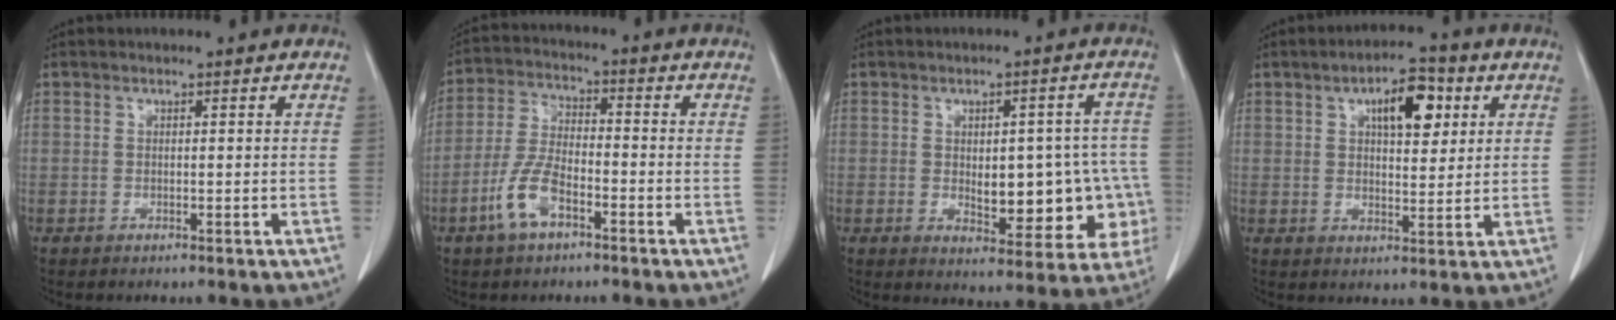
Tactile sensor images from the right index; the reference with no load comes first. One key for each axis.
{"total": 7.7, "fx": -4.0, "fy": 2.9, "fz": 5.9, "tx": -0.135, "ty": 0.004, "tz": -0.078}
{"total": 13.5, "fx": -2.0, "fy": 6.6, "fz": 11.7, "tx": -0.131, "ty": 0.021, "tz": -0.006}
{"total": 8.2, "fx": 3.3, "fy": 3.2, "fz": 6.8, "tx": -0.104, "ty": 0.013, "tz": 0.051}